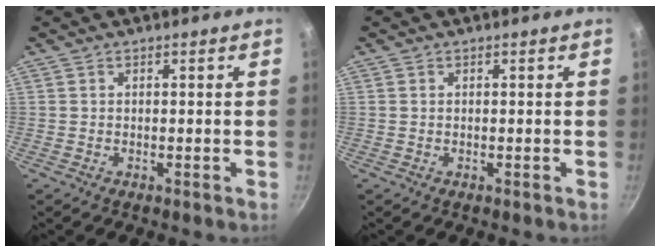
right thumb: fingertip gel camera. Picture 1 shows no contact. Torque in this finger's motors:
{"motor_torque": [0.55, 0.43, 0.06, -0.45, -0.08]}